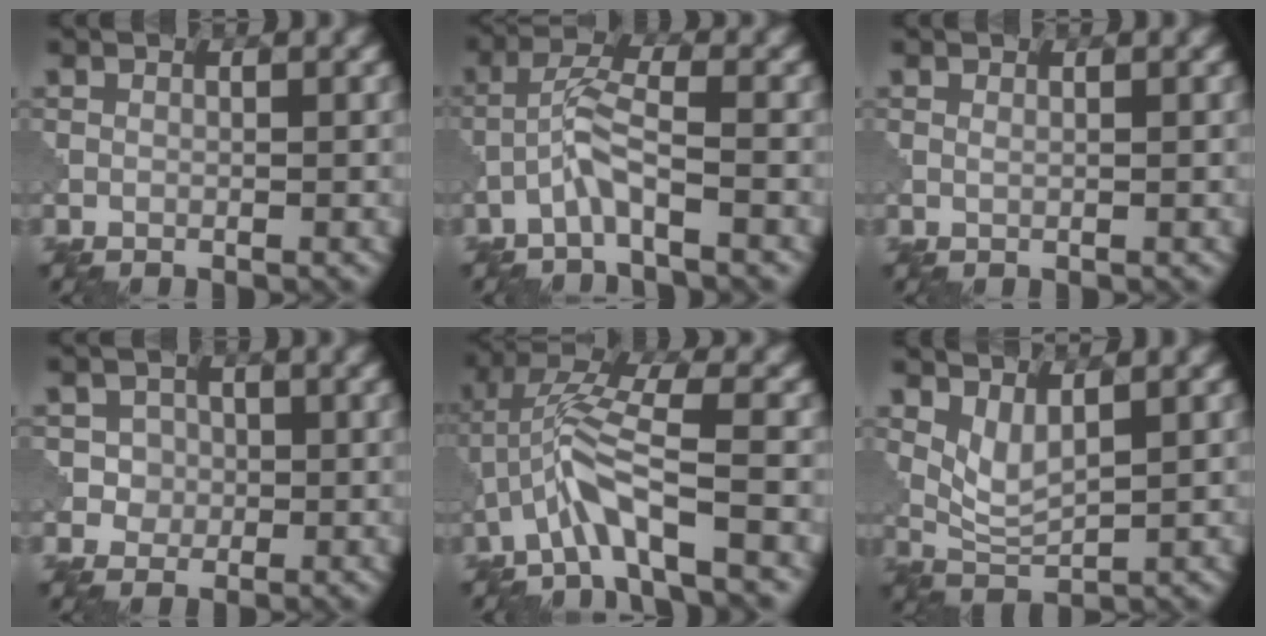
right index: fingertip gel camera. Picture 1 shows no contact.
{"total": 3.0, "force": [-1.5, 0.3, 2.5], "torque": [-0.058, 0.013, -0.037]}
{"total": 0.5, "force": [0.5, 0.1, 0.2], "torque": [-0.006, -0.002, 0.007]}
{"total": 2.6, "force": [0.3, 2.5, 0.7], "torque": [0.002, 0.000, 0.006]}
{"total": 4.9, "force": [-2.5, 0.7, 4.2], "torque": [-0.091, 0.015, -0.052]}
{"total": 2.8, "force": [1.5, 0.9, 2.1], "torque": [-0.051, -0.012, 0.040]}